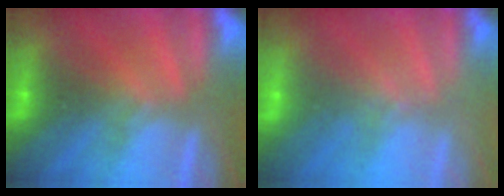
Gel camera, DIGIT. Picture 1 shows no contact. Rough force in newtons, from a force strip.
{"total": 1.7}